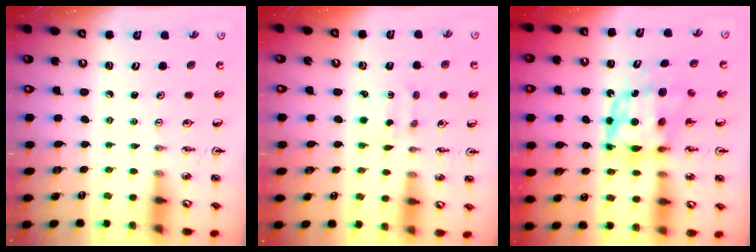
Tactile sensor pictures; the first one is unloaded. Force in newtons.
{"total": 2.2, "press": 2.1, "slide": 0.6}
{"total": 8.5, "press": 8.5, "slide": 0.6}